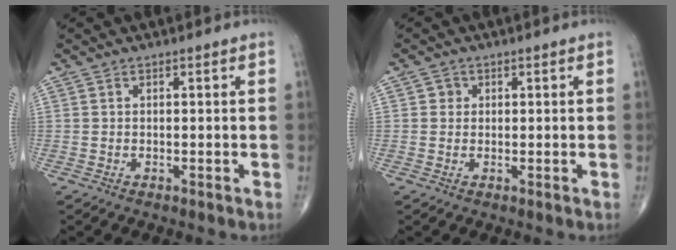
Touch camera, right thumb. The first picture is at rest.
{"total": 1.5, "force": [0.3, 1.4, 0.3], "torque": [0.003, 0.001, 0.001]}